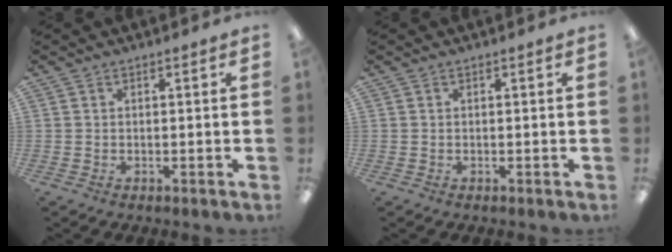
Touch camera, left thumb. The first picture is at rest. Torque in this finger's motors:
{"motor_torque": [0.00, 0.00, -0.14, 0.14, 0.00]}